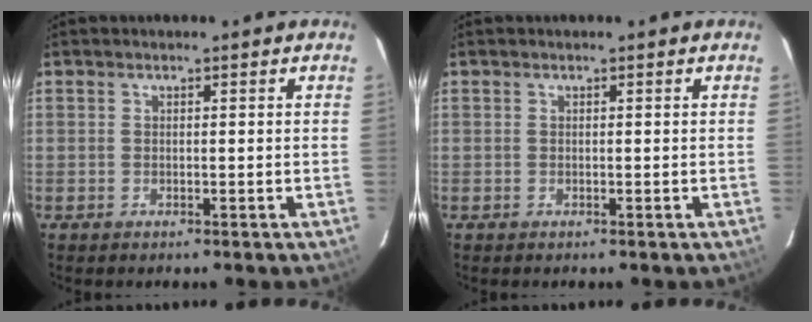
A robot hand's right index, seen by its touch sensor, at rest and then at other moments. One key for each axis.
{"total": 0.0}